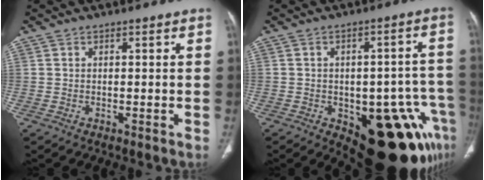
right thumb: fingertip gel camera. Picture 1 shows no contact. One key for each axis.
{"total": 19.3, "fx": -8.3, "fy": 8.4, "fz": 15.2, "tx": -0.115, "ty": 0.040, "tz": -0.091}